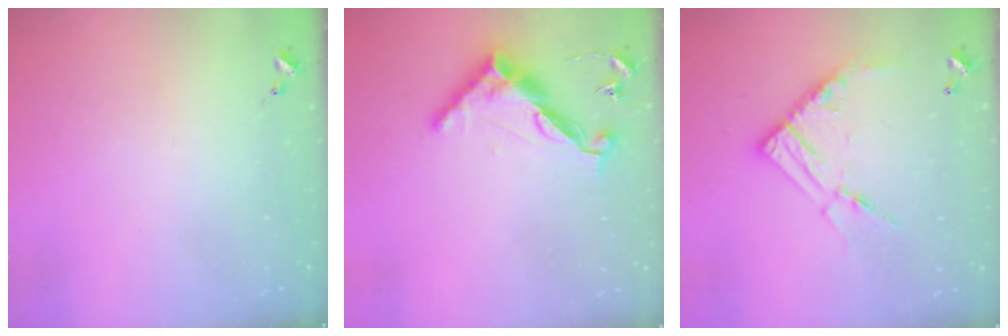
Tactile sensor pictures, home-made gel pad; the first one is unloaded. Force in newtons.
{"total": 12.1, "press": 12.0, "slide": 0.4}
{"total": 14.1, "press": 14.0, "slide": 1.4}